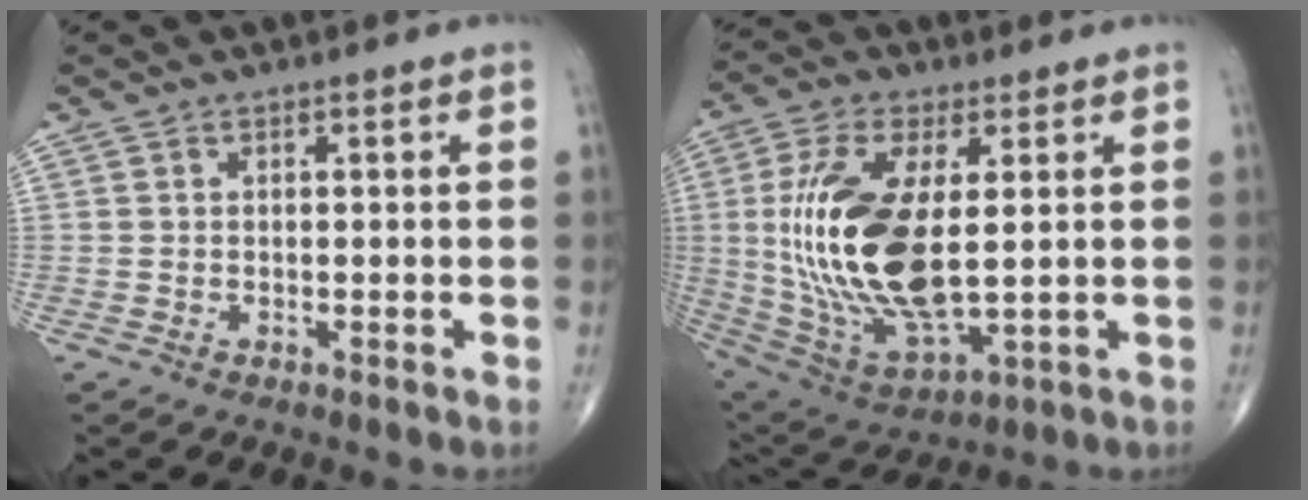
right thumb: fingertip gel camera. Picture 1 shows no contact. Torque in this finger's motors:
{"motor_torque": [1.06, 3.95, 2.43, 0.34, 0.84]}